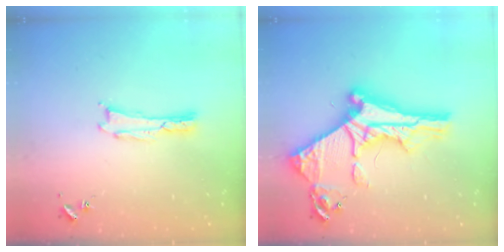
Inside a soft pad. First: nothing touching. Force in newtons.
{"total": 11.5, "press": 11.5, "slide": 1.2}